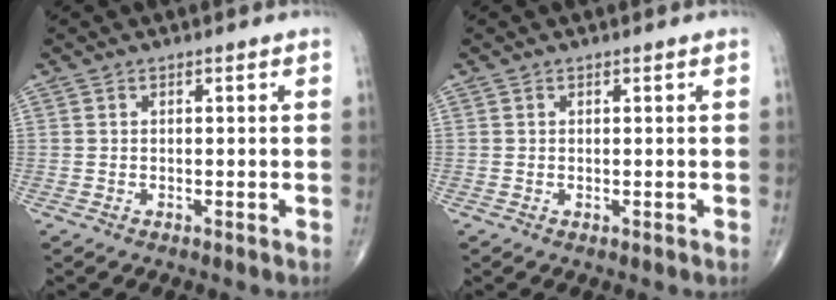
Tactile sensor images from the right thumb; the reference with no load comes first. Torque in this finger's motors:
{"motor_torque": [1.66, 1.45, -0.13, -0.13, 0.05]}